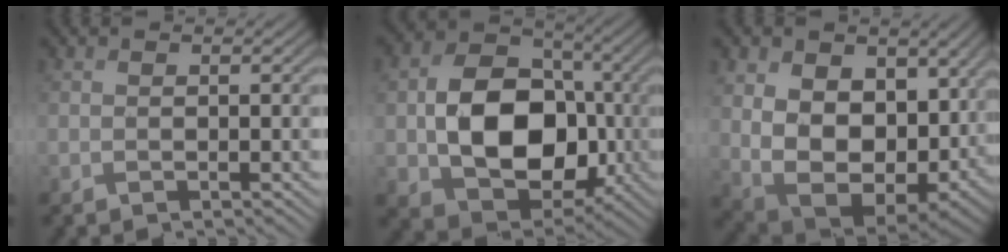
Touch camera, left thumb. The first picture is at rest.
{"total": 13.3, "force": [-1.4, 10.0, 8.6], "torque": [-0.145, -0.010, -0.022]}
{"total": 15.2, "force": [1.3, 10.3, 11.1], "torque": [-0.226, -0.038, 0.044]}